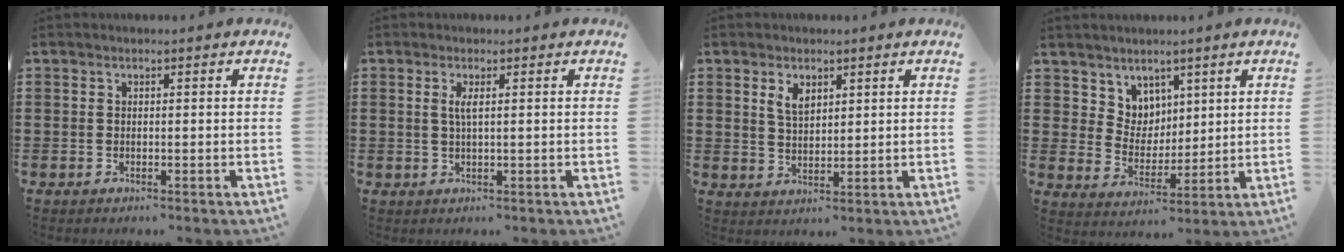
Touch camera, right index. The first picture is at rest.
{"total": 1.9, "force": [0.5, 0.2, 1.8], "torque": [-0.038, 0.001, 0.007]}
{"total": 3.2, "force": [1.9, 1.8, 1.9], "torque": [-0.043, 0.006, 0.035]}
{"total": 5.7, "force": [3.9, 4.1, -0.2], "torque": [-0.027, -0.005, 0.076]}